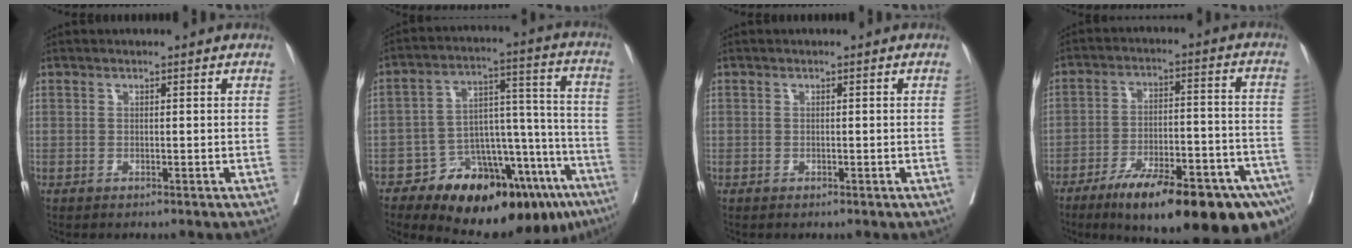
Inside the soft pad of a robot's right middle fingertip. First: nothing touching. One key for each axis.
{"total": 22.0, "fx": -14.5, "fy": 7.9, "fz": 14.7, "tx": -0.124, "ty": 0.058, "tz": -0.207}
{"total": 0.0}
{"total": 22.6, "fx": -15.1, "fy": 4.7, "fz": 16.2, "tx": -0.167, "ty": 0.012, "tz": -0.224}